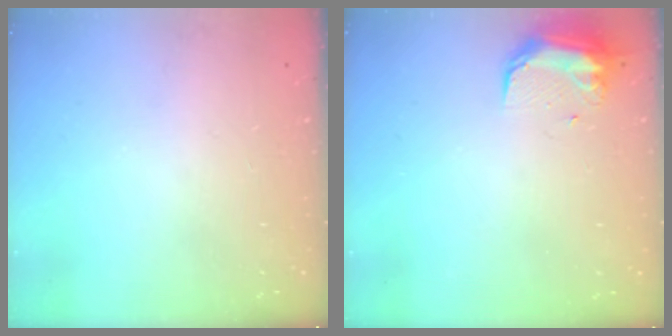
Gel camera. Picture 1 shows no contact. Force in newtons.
{"total": 9.2, "press": 9.2, "slide": 0.6}